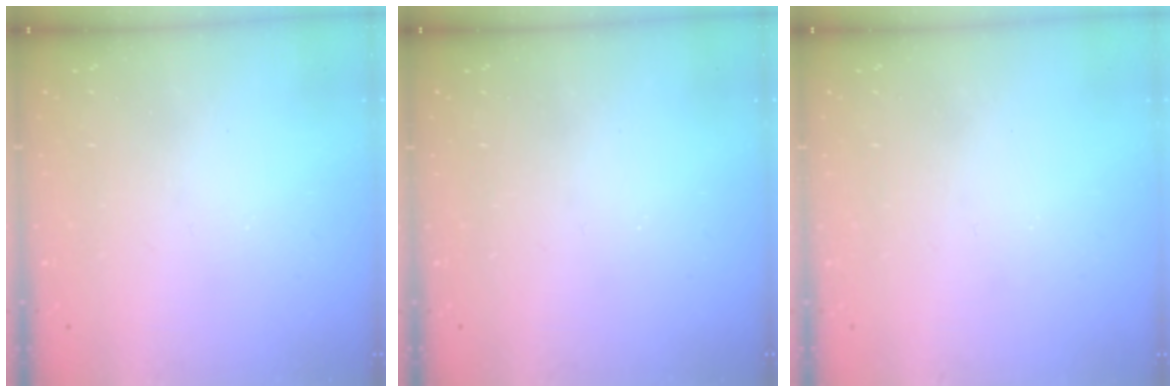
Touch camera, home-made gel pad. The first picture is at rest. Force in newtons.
{"total": 0.0}
{"total": 0.5, "press": 0.5, "slide": 0.1}